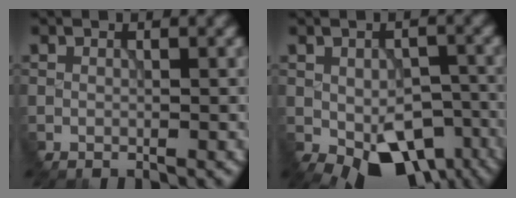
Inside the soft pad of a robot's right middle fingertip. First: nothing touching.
{"total": 10.5, "force": [-5.2, 5.7, 7.2], "torque": [-0.115, -0.033, -0.066]}